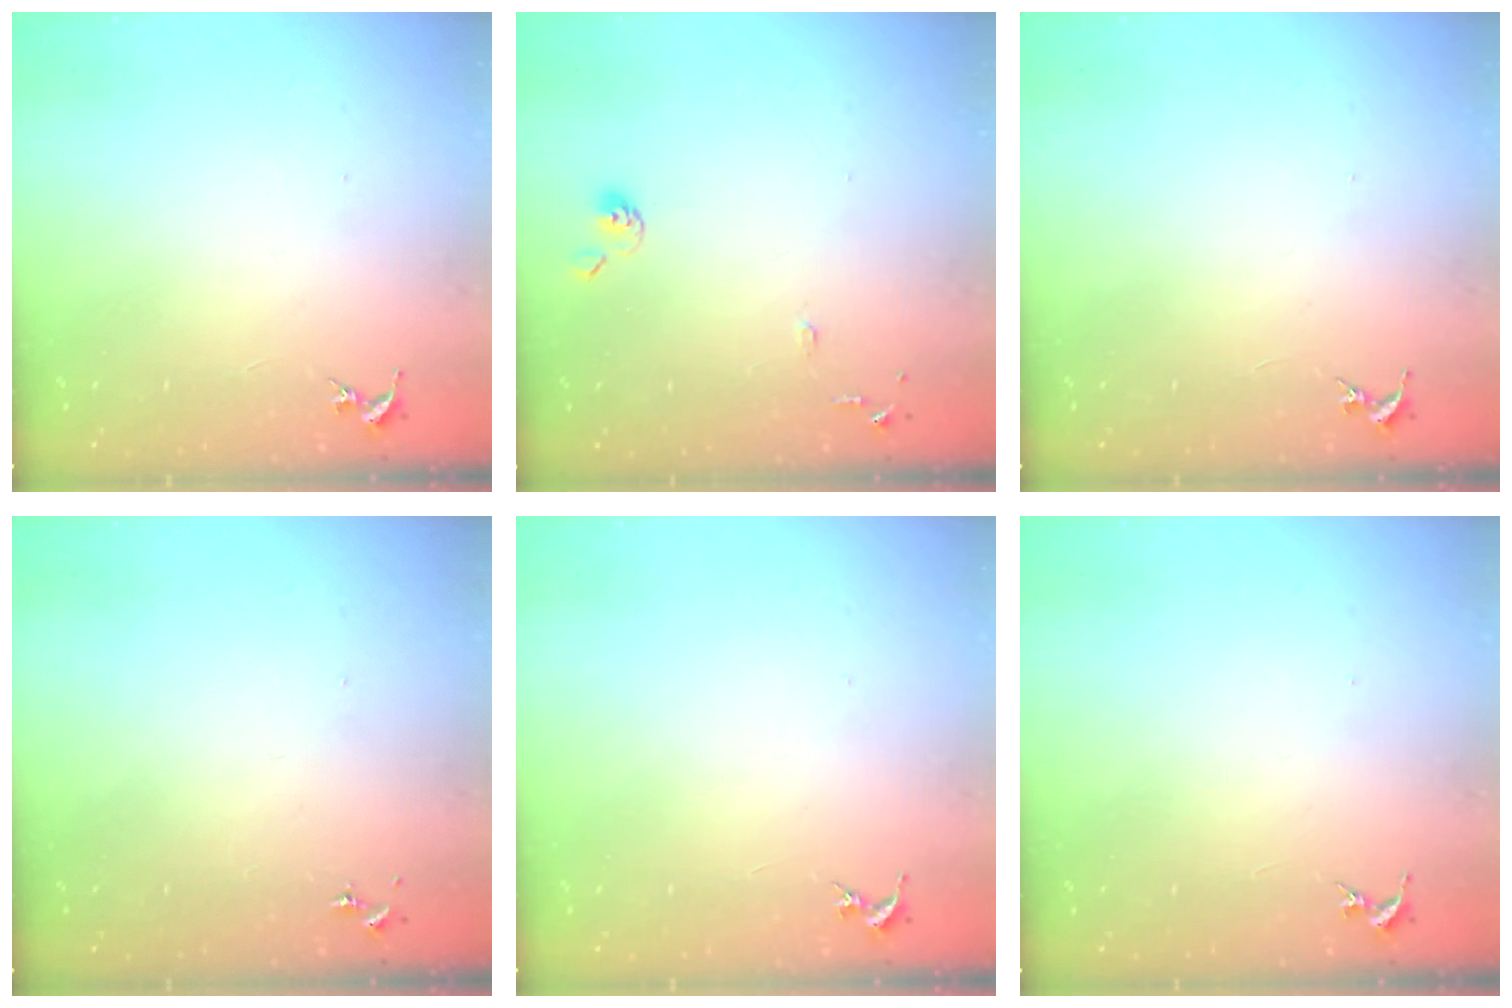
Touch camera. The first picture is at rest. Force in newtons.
{"total": 7.0, "press": 7.0, "slide": 0.7}
{"total": 0.0}
{"total": 0.0}
{"total": 0.0}
{"total": 0.0}